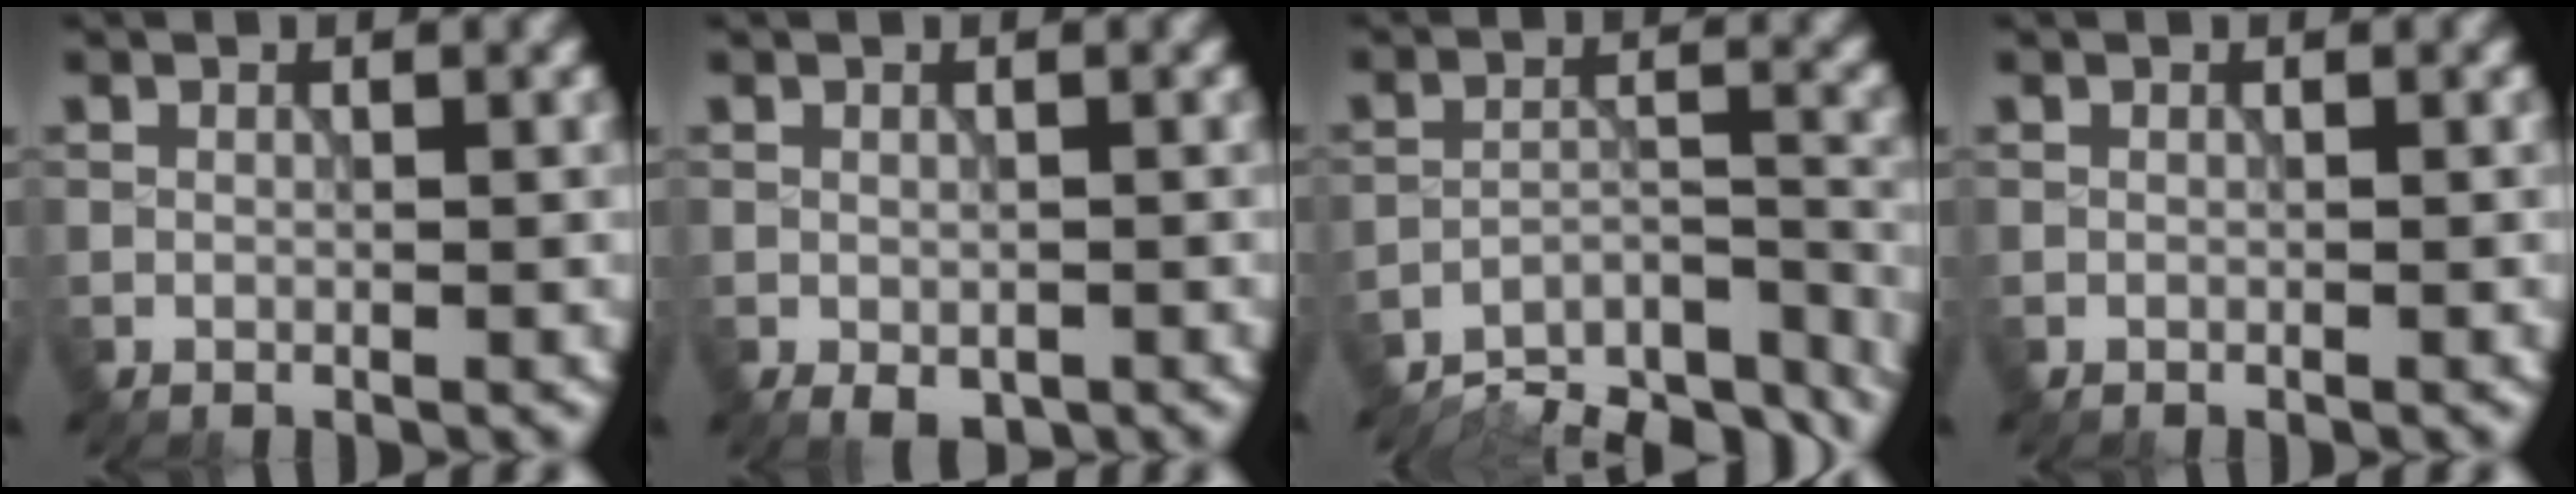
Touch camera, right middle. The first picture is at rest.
{"total": 1.6, "force": [-0.8, 0.9, 1.1], "torque": [-0.020, -0.008, -0.008]}
{"total": 10.5, "force": [-9.7, 2.4, 3.1], "torque": [-0.041, 0.003, -0.137]}
{"total": 0.0}